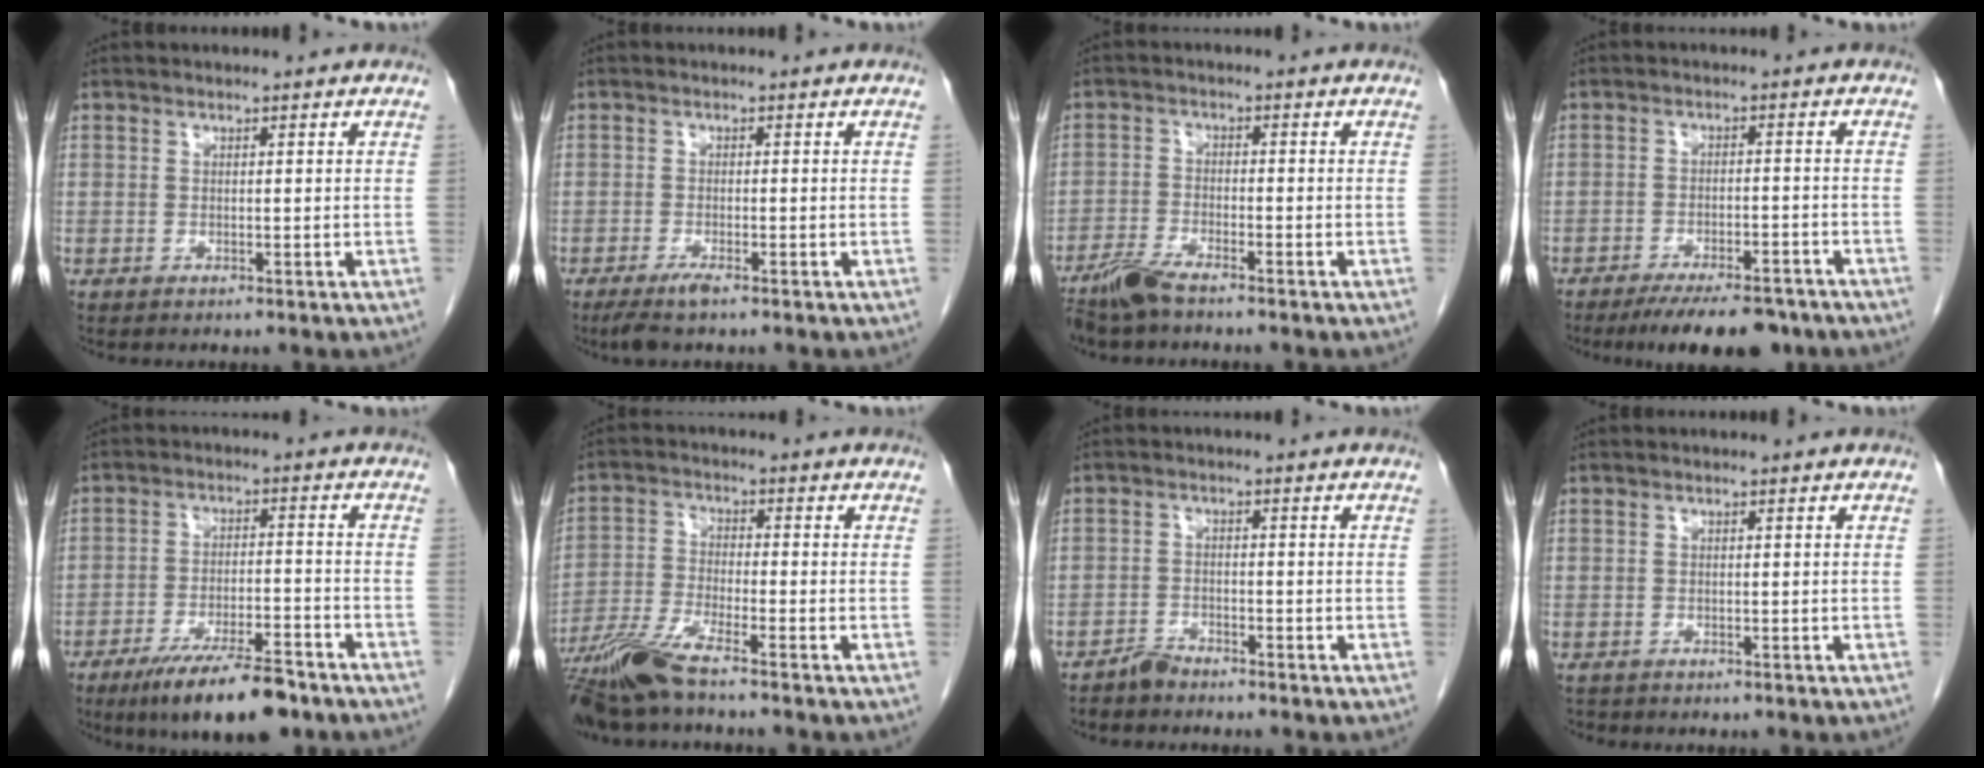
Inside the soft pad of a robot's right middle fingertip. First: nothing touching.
{"total": 2.9, "force": [-2.1, 0.2, 2.1], "torque": [-0.044, -0.007, -0.040]}
{"total": 4.9, "force": [-4.1, 0.6, 2.6], "torque": [-0.059, -0.012, -0.083]}
{"total": 10.7, "force": [-8.8, 2.9, 5.2], "torque": [-0.070, -0.006, -0.129]}
{"total": 11.8, "force": [-8.8, 2.3, 7.5], "torque": [-0.120, -0.017, -0.146]}
{"total": 8.1, "force": [-6.5, -0.1, 4.7], "torque": [-0.102, -0.026, -0.129]}
{"total": 2.2, "force": [-2.2, 0.4, 0.2], "torque": [-0.002, -0.004, -0.040]}
{"total": 1.0, "force": [-0.9, 0.5, 0.0], "torque": [-0.010, -0.001, -0.016]}